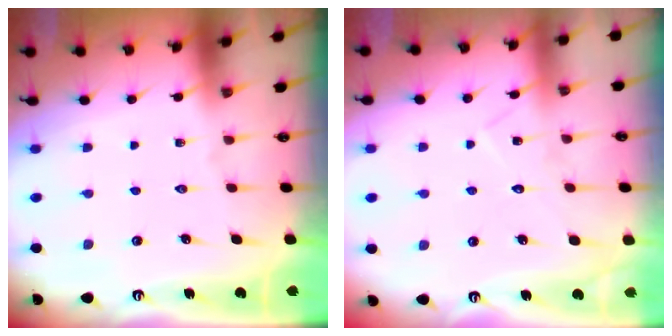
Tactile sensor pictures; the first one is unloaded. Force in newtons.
{"total": 8.3, "press": 8.2, "slide": 0.6}